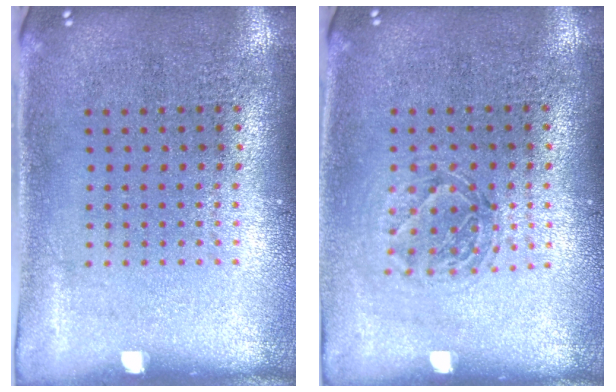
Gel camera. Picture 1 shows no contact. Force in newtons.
{"total": 1.2, "press": 1.1, "slide": 0.6}